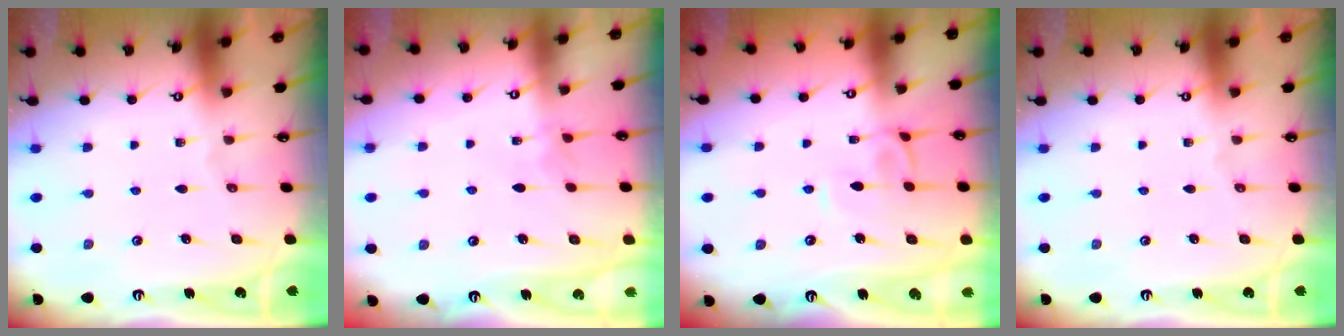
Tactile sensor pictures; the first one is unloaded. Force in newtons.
{"total": 2.3, "press": 2.3, "slide": 0.4}
{"total": 2.7, "press": 2.6, "slide": 0.4}
{"total": 0.0}